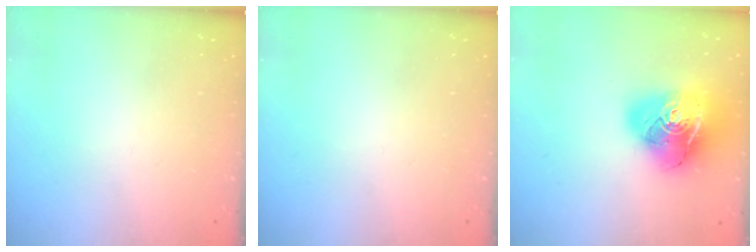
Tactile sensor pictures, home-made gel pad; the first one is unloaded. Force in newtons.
{"total": 0.0}
{"total": 22.2, "press": 22.0, "slide": 2.8}